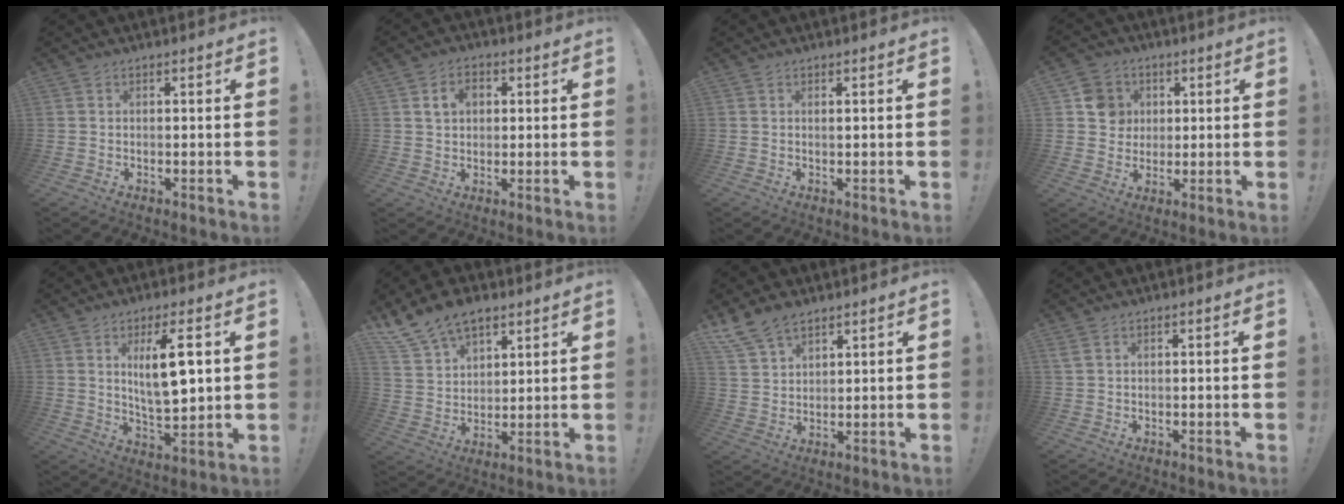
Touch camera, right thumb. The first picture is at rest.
{"total": 6.2, "force": [2.0, 4.7, 3.6], "torque": [-0.057, 0.006, 0.035]}
{"total": 0.7, "force": [0.4, -0.1, 0.6], "torque": [-0.002, -0.002, 0.004]}
{"total": 9.0, "force": [2.5, 8.3, 2.3], "torque": [-0.014, -0.013, 0.052]}
{"total": 12.1, "force": [3.4, 3.4, 11.1], "torque": [-0.189, -0.014, 0.048]}
{"total": 12.1, "force": [9.1, 6.6, 4.5], "torque": [-0.089, -0.055, 0.175]}
{"total": 8.7, "force": [6.9, 4.4, 3.1], "torque": [-0.068, -0.035, 0.139]}
{"total": 1.6, "force": [0.8, 0.6, 1.3], "torque": [-0.028, 0.001, 0.016]}